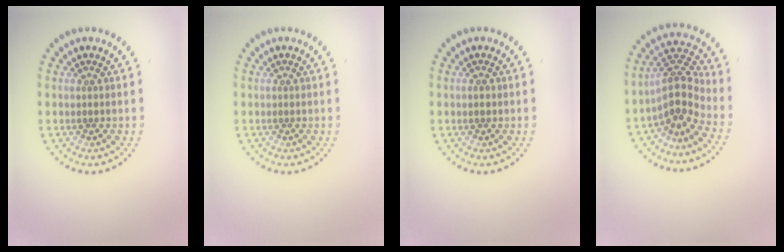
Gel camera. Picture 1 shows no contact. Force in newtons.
{"total": 0.0}
{"total": 1.0, "press": 1.0, "slide": 0.1}
{"total": 3.8, "press": 3.1, "slide": 2.3}